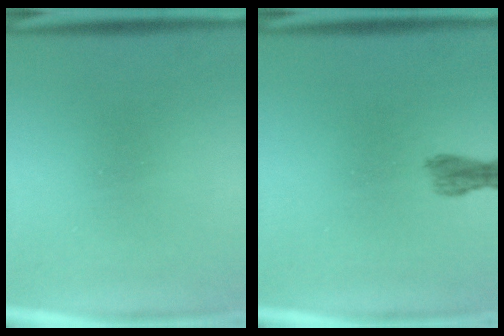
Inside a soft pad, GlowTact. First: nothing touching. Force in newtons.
{"total": 1.6}